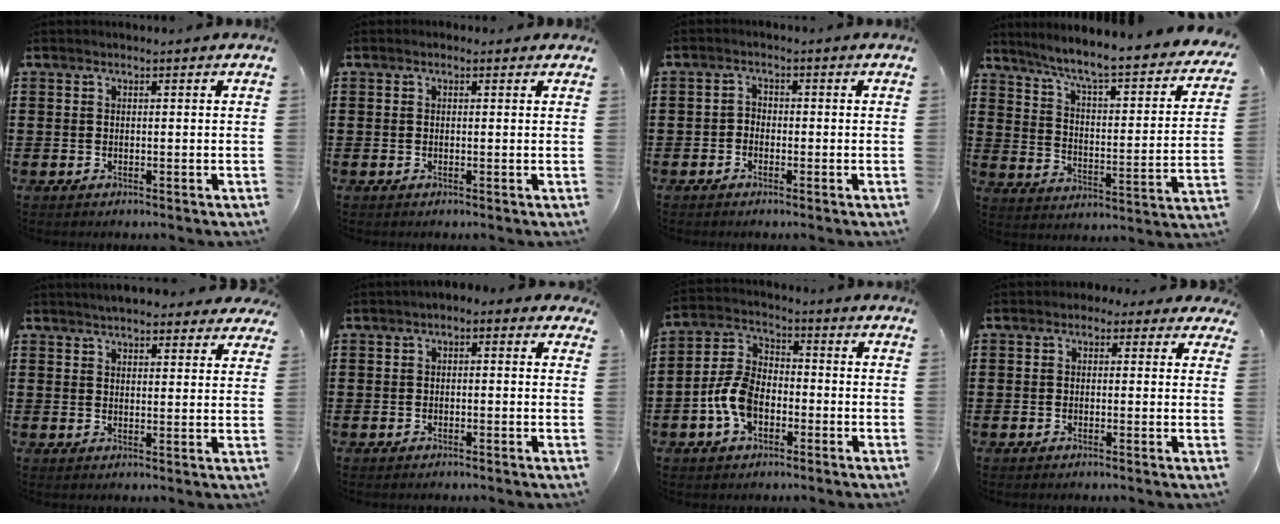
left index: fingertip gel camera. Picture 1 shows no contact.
{"total": 0.6, "force": [0.0, 0.5, 0.4], "torque": [-0.008, 0.003, -0.001]}
{"total": 1.5, "force": [-1.2, 0.9, 0.2], "torque": [-0.009, 0.006, -0.026]}
{"total": 5.8, "force": [4.8, -0.3, 3.2], "torque": [-0.084, -0.045, 0.071]}
{"total": 4.0, "force": [3.8, 0.6, 1.1], "torque": [-0.024, -0.010, 0.070]}
{"total": 1.3, "force": [-1.0, 0.7, 0.5], "torque": [-0.014, 0.005, -0.023]}
{"total": 7.9, "force": [-2.9, 5.0, 5.5], "torque": [-0.151, 0.004, -0.066]}
{"total": 1.3, "force": [-0.1, 1.2, 0.6], "torque": [-0.017, 0.009, -0.006]}